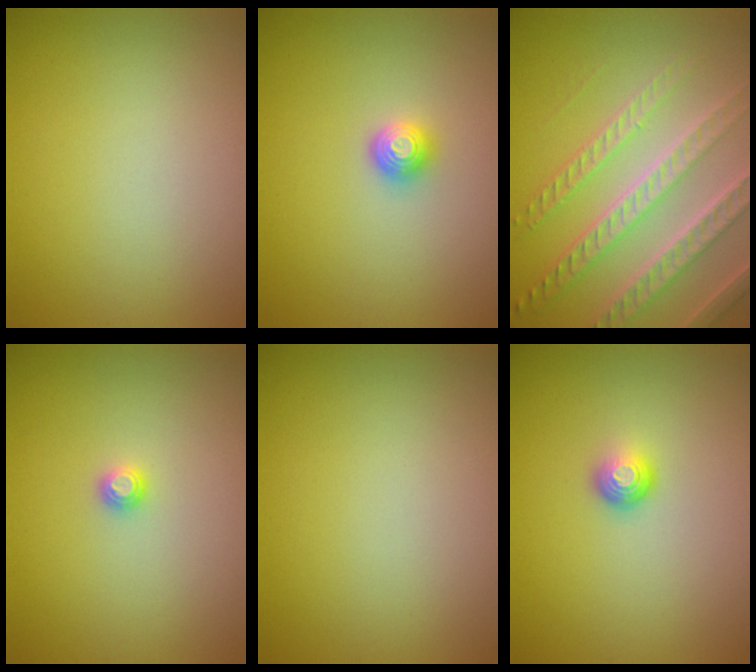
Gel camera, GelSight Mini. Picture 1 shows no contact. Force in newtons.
{"total": 1.4, "press": 1.2, "slide": 0.6}
{"total": 6.1, "press": 5.0, "slide": 3.5}
{"total": 0.8, "press": 0.8, "slide": 0.1}
{"total": 0.0}
{"total": 1.6, "press": 1.0, "slide": 1.2}